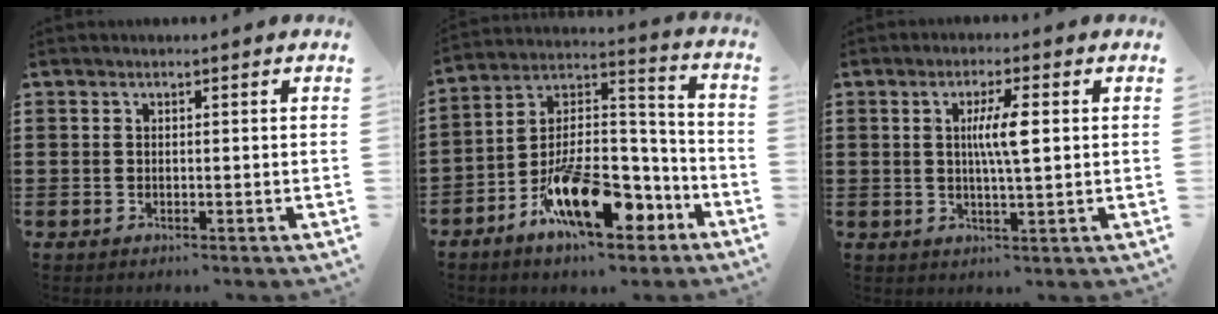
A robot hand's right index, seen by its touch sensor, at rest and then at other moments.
{"total": 15.0, "force": [-8.4, 6.9, 10.2], "torque": [-0.161, 0.032, -0.147]}
{"total": 5.2, "force": [0.8, 0.7, 5.1], "torque": [-0.097, 0.002, 0.010]}